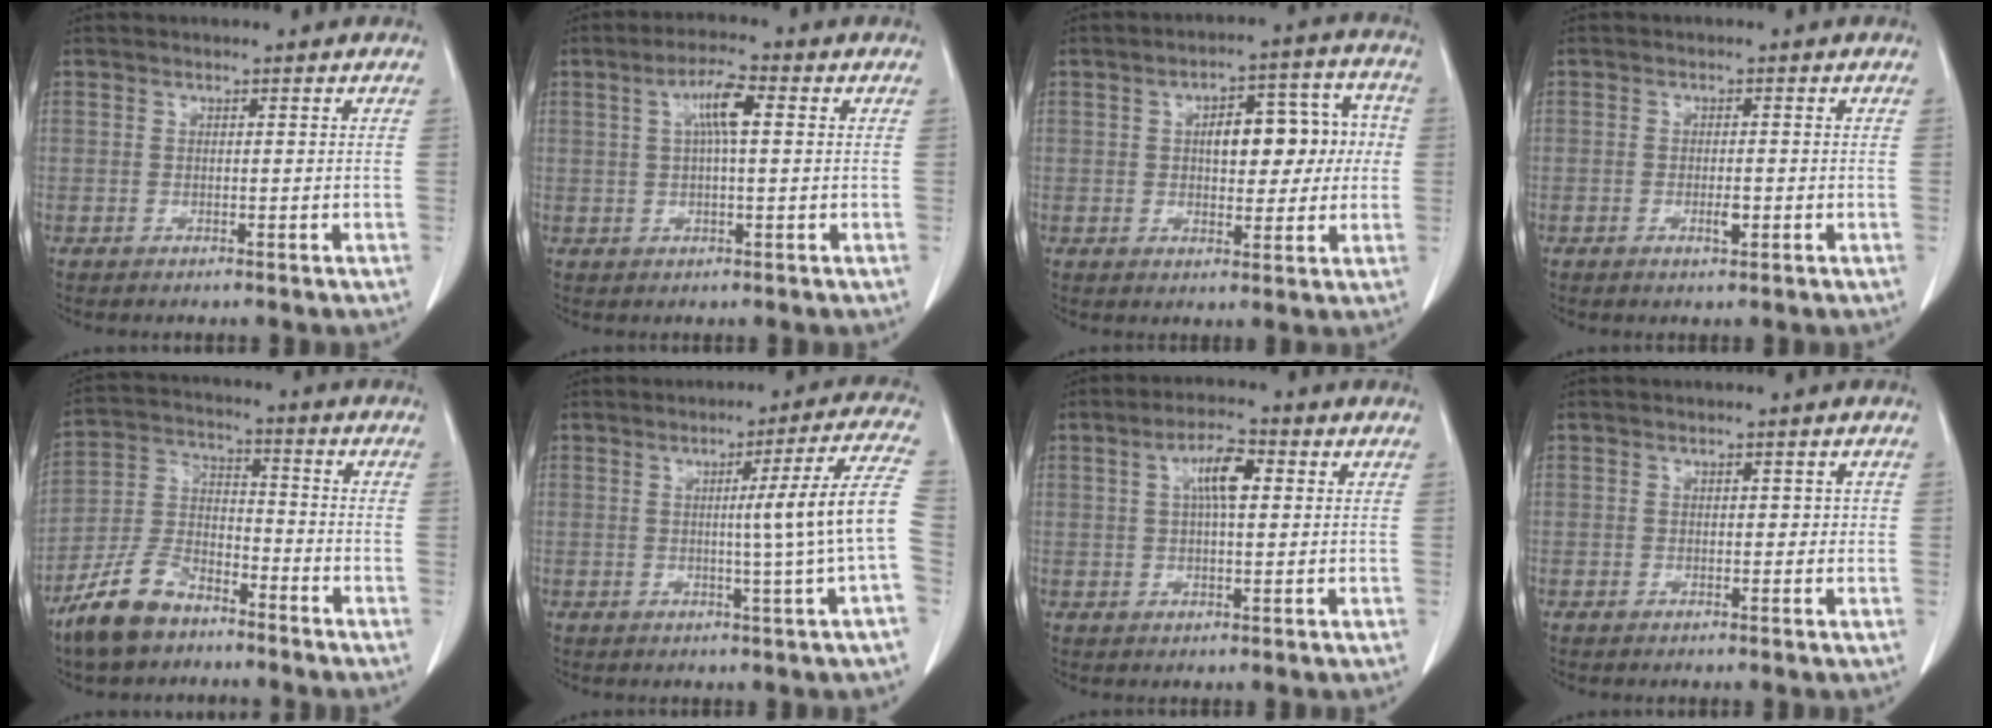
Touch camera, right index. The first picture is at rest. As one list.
[{"total": 5.4, "force": [1.3, 0.7, 5.2], "torque": [-0.097, 0.012, 0.023]}, {"total": 10.6, "force": [1.1, 4.7, 9.4], "torque": [-0.124, 0.038, 0.022]}, {"total": 1.8, "force": [-0.6, 0.5, 1.7], "torque": [-0.030, -0.001, -0.009]}, {"total": 10.8, "force": [-7.9, 4.9, 5.5], "torque": [-0.126, -0.003, -0.157]}, {"total": 11.1, "force": [-0.5, -2.6, 10.8], "torque": [-0.140, 0.003, -0.004]}, {"total": 5.8, "force": [1.6, 1.5, 5.4], "torque": [-0.098, 0.012, 0.027]}, {"total": 1.5, "force": [0.2, 0.8, 1.2], "torque": [-0.012, 0.003, 0.002]}]